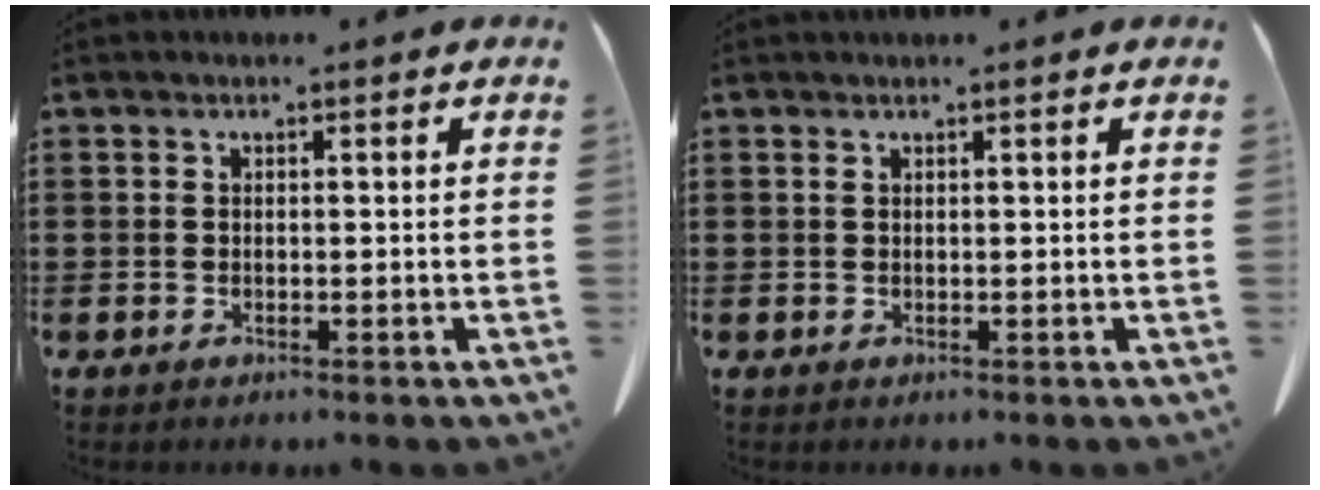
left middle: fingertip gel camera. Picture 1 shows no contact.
{"total": 0.6, "force": [0.5, 0.0, 0.4], "torque": [-0.010, -0.001, 0.010]}